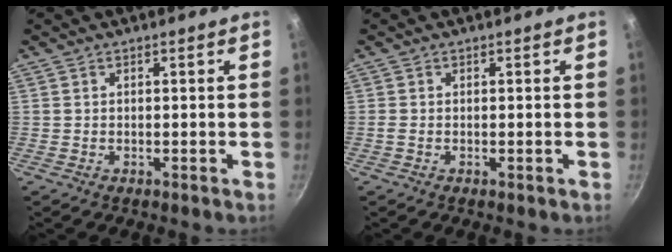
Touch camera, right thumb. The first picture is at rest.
{"total": 0.7, "force": [-0.3, 0.1, 0.6], "torque": [-0.017, 0.000, -0.007]}